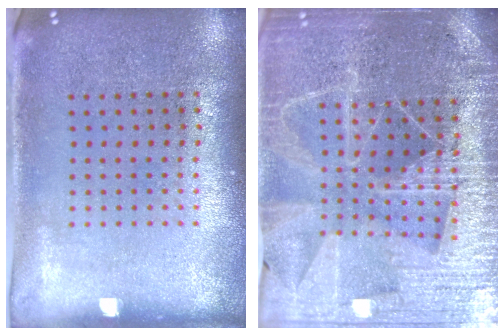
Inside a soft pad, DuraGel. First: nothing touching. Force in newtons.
{"total": 5.0, "press": 4.6, "slide": 2.1}